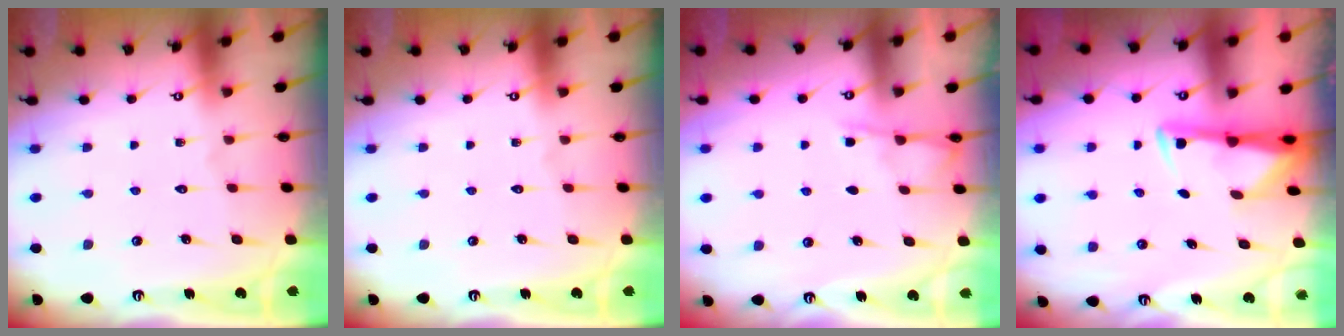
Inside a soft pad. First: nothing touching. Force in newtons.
{"total": 0.0}
{"total": 3.7, "press": 3.7, "slide": 0.3}
{"total": 2.8, "press": 2.8, "slide": 0.5}